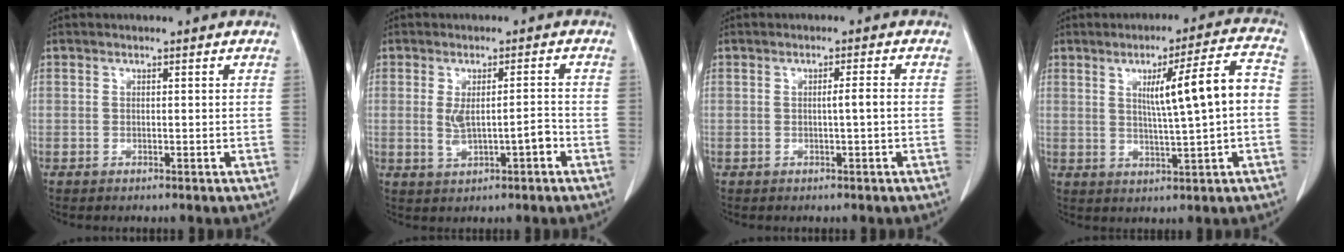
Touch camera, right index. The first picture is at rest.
{"total": 4.6, "force": [-0.9, 1.1, 4.3], "torque": [-0.080, 0.005, -0.004]}
{"total": 1.7, "force": [-0.2, -0.3, 1.6], "torque": [-0.028, 0.001, -0.004]}
{"total": 10.1, "force": [0.8, 0.0, 10.1], "torque": [-0.153, 0.014, 0.014]}